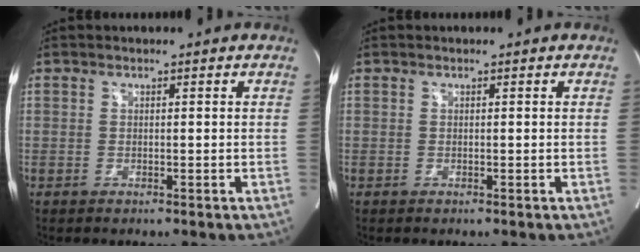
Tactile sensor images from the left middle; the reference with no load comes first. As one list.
[{"total": 0.0}]